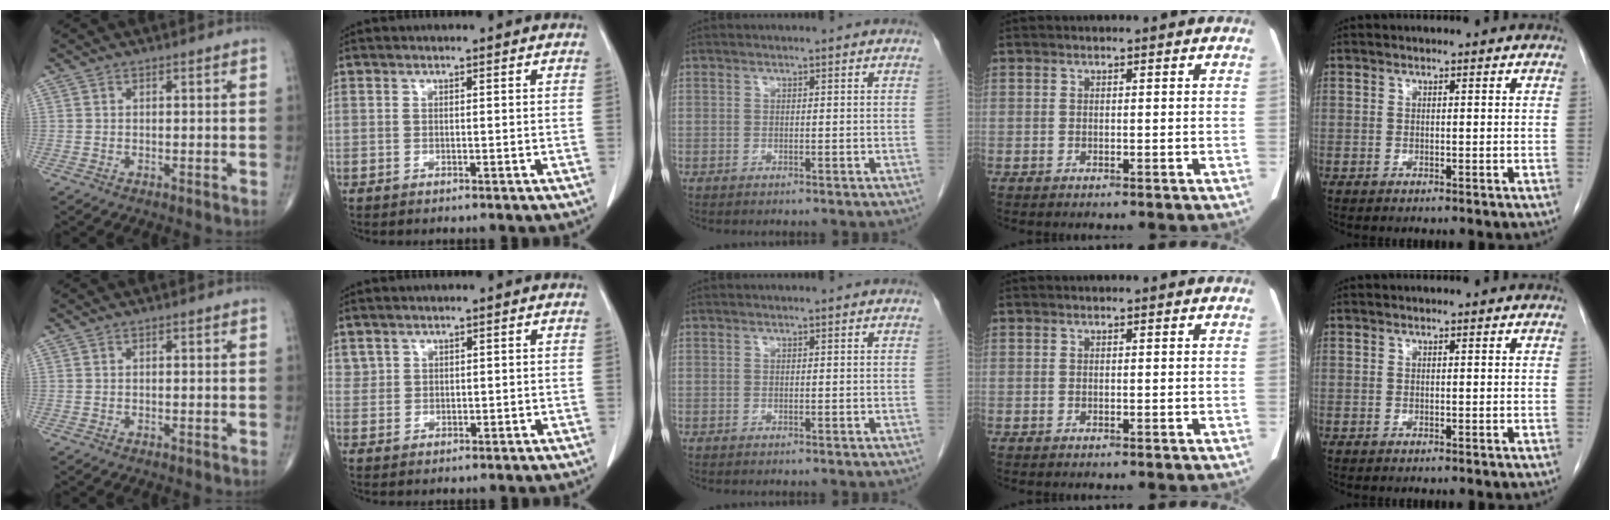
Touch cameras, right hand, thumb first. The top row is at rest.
{"index": {"total": 1.6, "force": [1.1, 1.2, 0.2], "torque": [0.002, 0.002, 0.023]}}